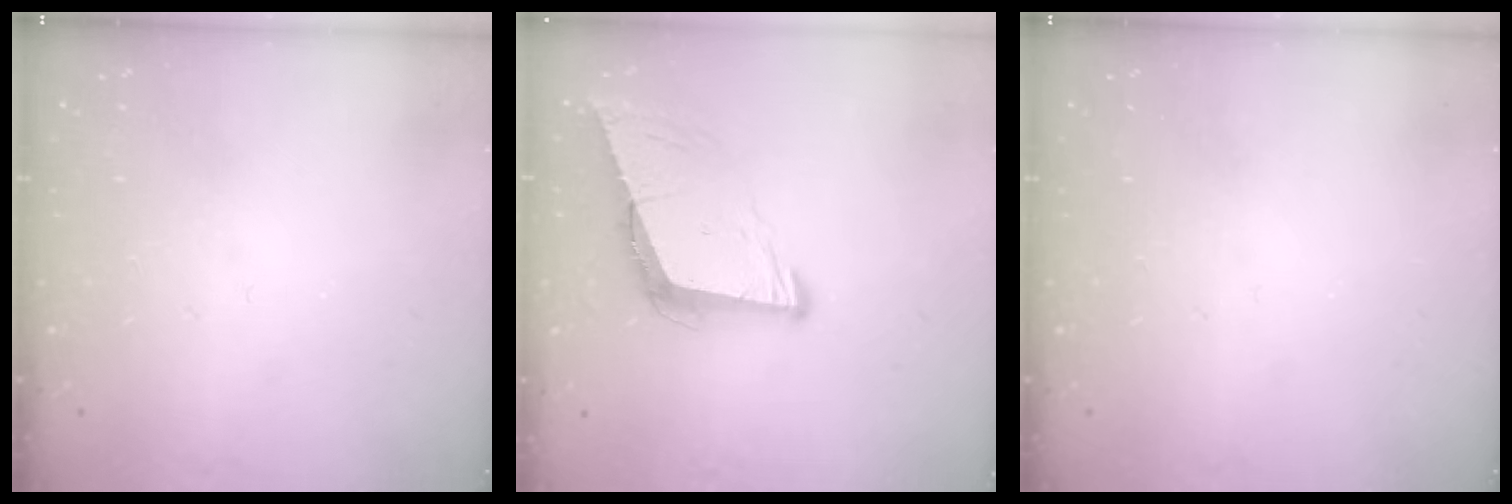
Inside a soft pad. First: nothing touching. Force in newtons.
{"total": 9.1, "press": 8.3, "slide": 3.7}
{"total": 0.0}